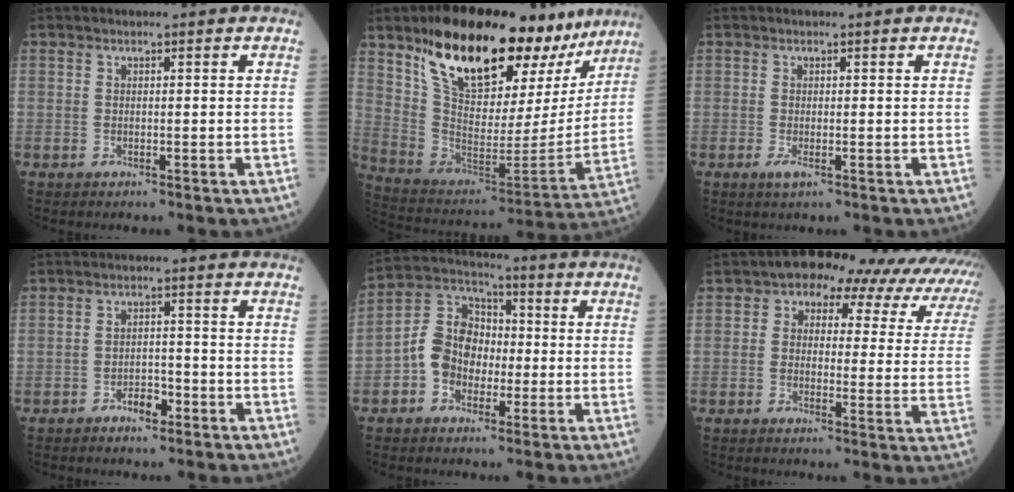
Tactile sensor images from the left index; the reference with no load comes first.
{"total": 27.0, "force": [19.9, 10.2, 15.2], "torque": [-0.233, -0.006, 0.304]}
{"total": 1.4, "force": [-0.4, 0.3, 1.3], "torque": [-0.025, -0.005, -0.004]}
{"total": 2.9, "force": [-1.9, 1.3, 1.7], "torque": [-0.028, 0.004, -0.032]}
{"total": 8.9, "force": [-2.0, 7.2, 4.8], "torque": [-0.111, 0.035, -0.043]}
{"total": 16.3, "force": [13.4, 7.1, 6.1], "torque": [-0.043, 0.021, 0.125]}